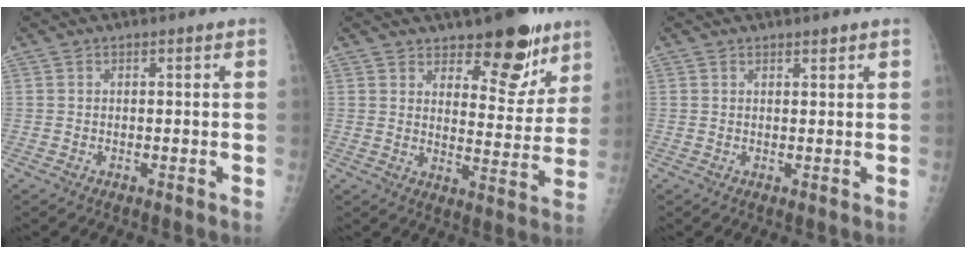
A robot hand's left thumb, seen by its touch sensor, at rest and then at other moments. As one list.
[{"total": 12.9, "force": [8.9, 5.6, 7.4], "torque": [-0.049, -0.062, 0.133]}, {"total": 1.2, "force": [1.0, 0.3, 0.6], "torque": [-0.006, -0.007, 0.016]}]